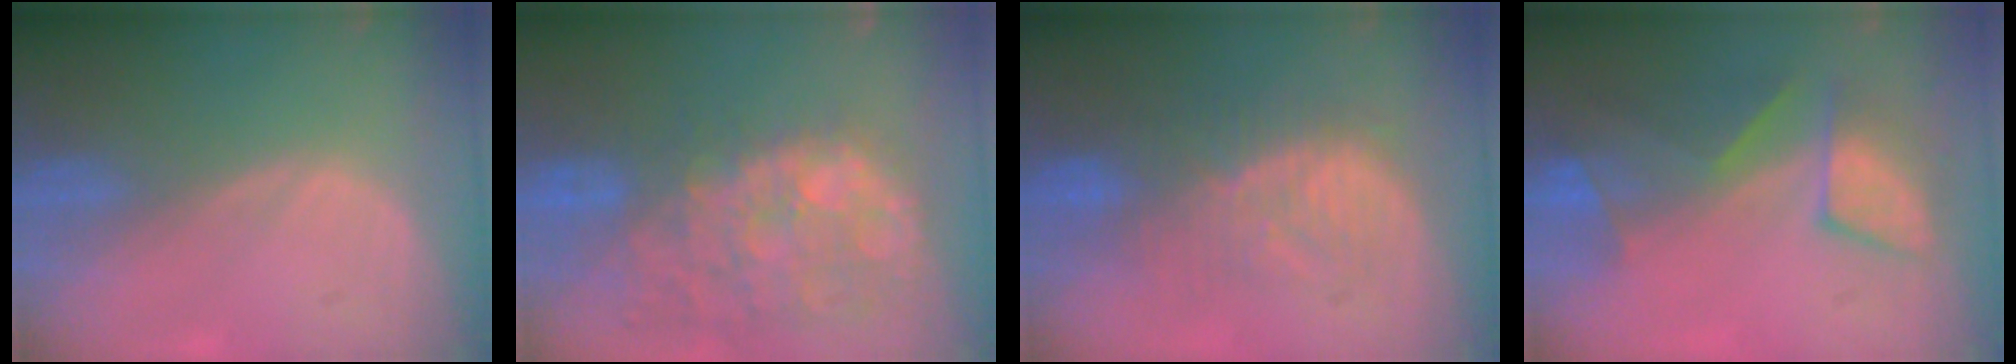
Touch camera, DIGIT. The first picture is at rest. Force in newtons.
{"total": 14.1, "press": 11.6, "slide": 8.0}
{"total": 8.7, "press": 8.4, "slide": 2.2}
{"total": 8.0, "press": 7.8, "slide": 1.8}